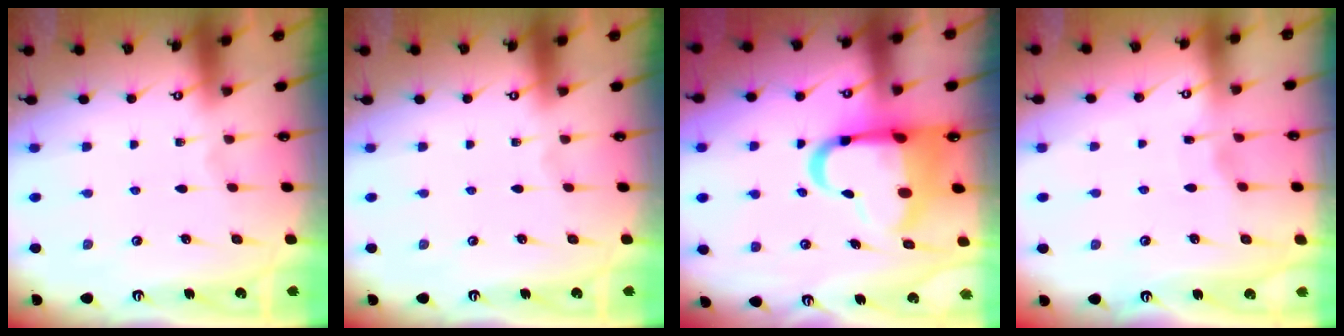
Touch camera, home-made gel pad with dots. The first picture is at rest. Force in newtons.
{"total": 0.0}
{"total": 13.6, "press": 13.2, "slide": 3.2}
{"total": 2.6, "press": 2.6, "slide": 0.3}